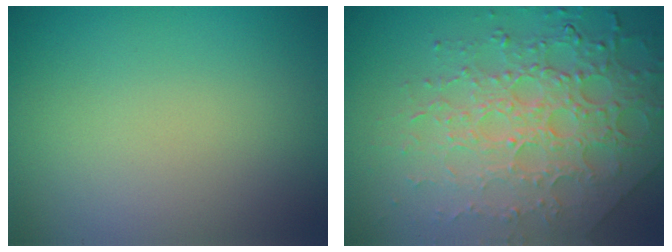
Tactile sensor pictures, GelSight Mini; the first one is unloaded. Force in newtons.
{"total": 7.9, "press": 5.6, "slide": 5.6}